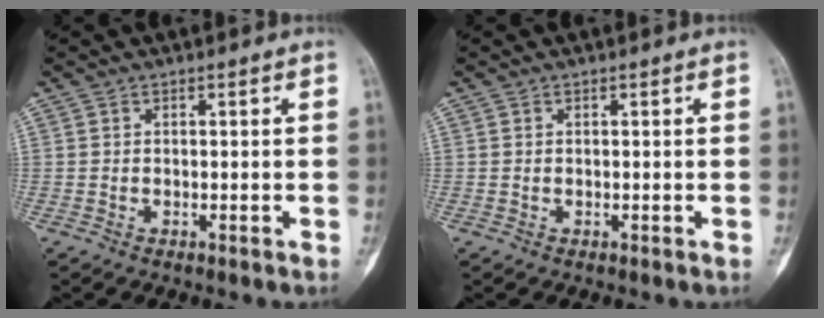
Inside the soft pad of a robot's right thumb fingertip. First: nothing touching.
{"total": 0.0}